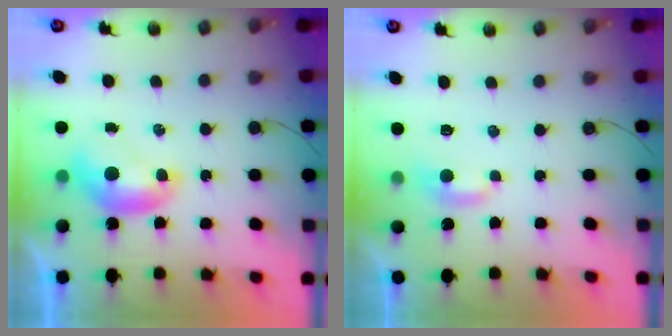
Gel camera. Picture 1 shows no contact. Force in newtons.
{"total": 3.5, "press": 3.4, "slide": 0.3}